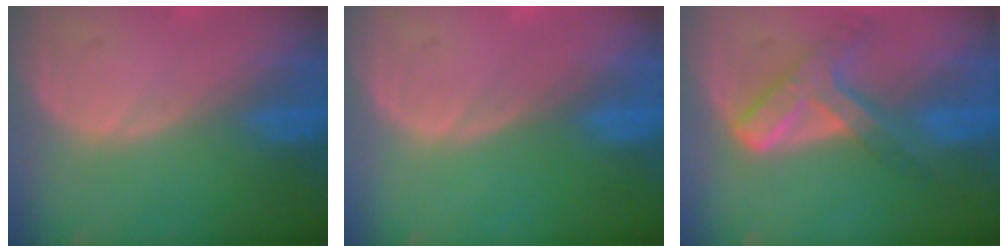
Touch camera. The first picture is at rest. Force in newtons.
{"total": 0.0}
{"total": 7.4, "press": 6.3, "slide": 3.9}